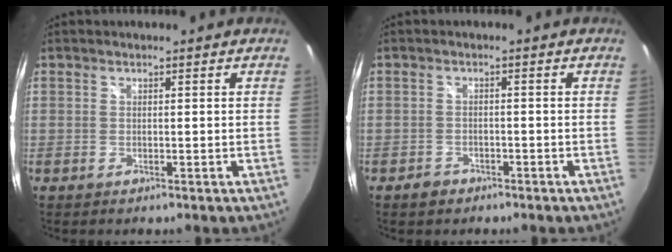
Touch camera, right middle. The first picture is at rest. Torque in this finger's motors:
{"motor_torque": [0.57, -0.50, 0.00, 0.00]}